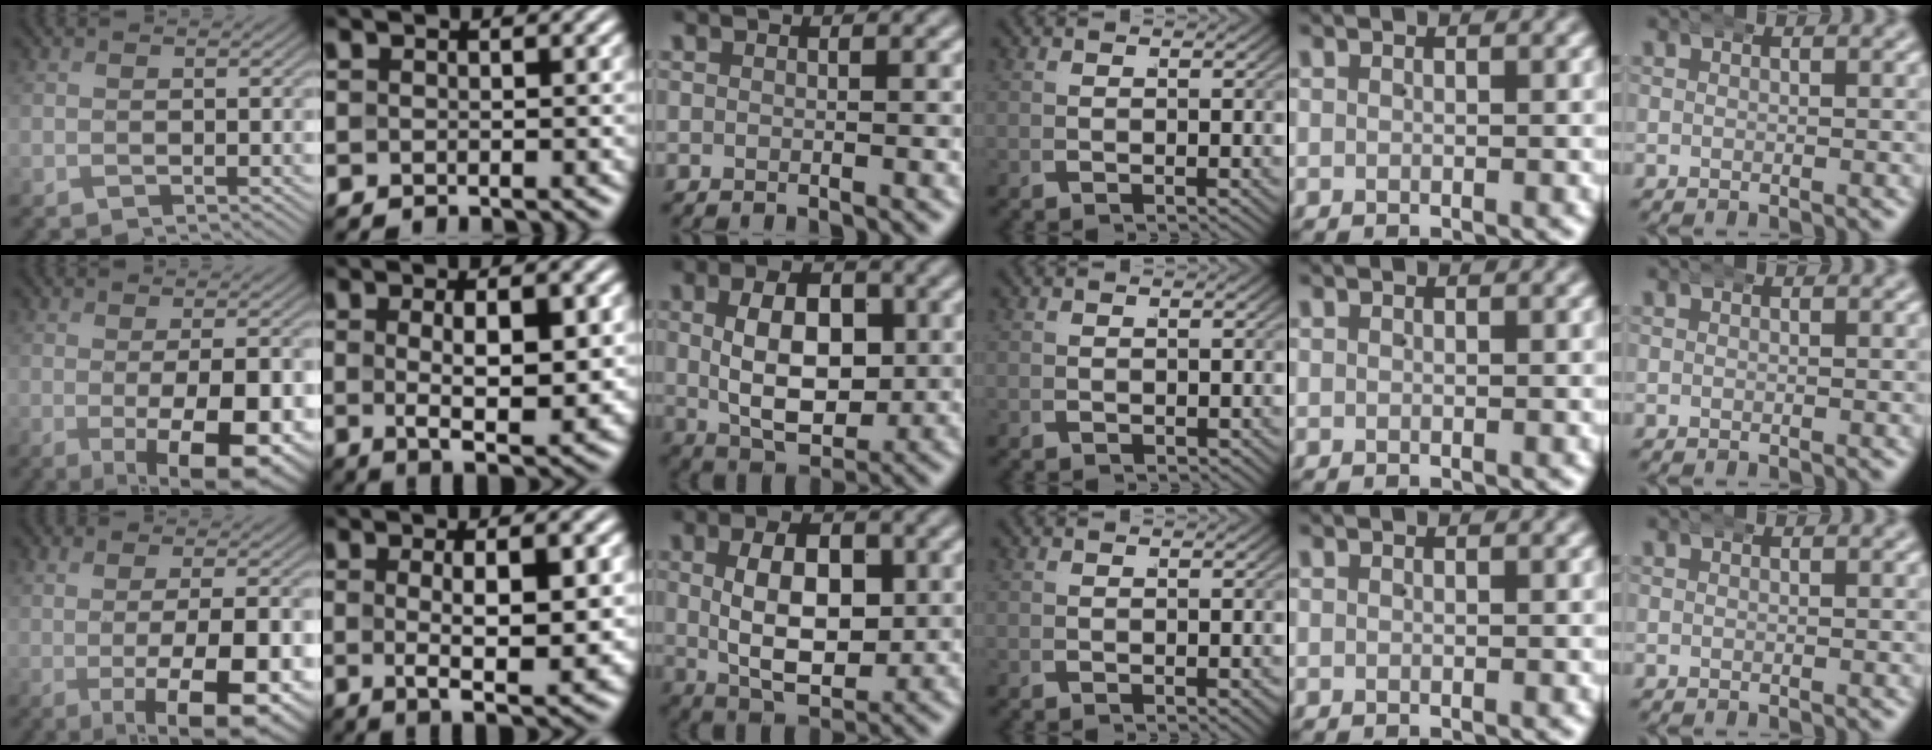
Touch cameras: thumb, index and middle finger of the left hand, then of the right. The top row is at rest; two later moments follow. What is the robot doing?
{"motion": "wrap", "object": "arm wrap"}